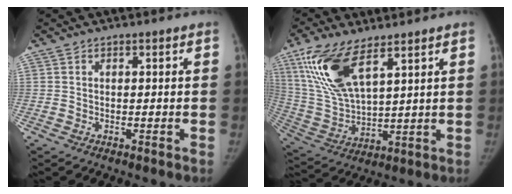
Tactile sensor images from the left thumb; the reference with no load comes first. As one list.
[{"total": 14.4, "force": [7.7, 5.4, 10.9], "torque": [-0.227, -0.029, 0.163]}]